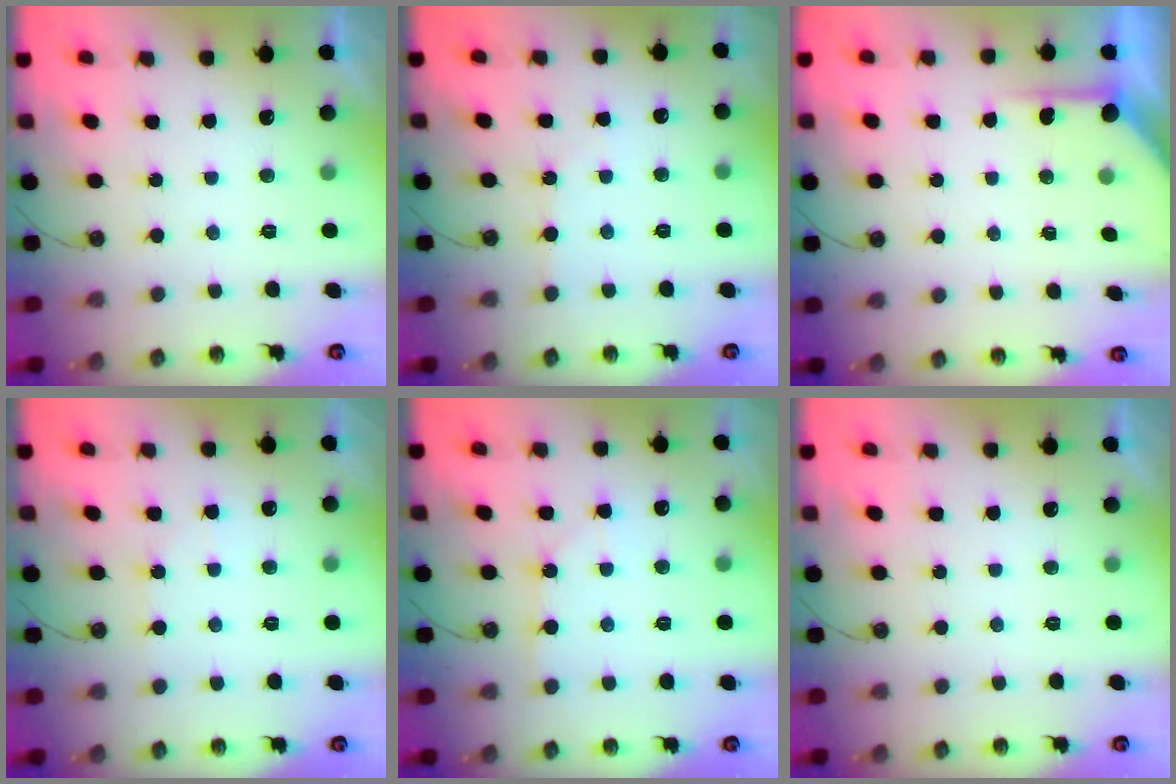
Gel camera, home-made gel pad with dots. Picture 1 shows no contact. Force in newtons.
{"total": 2.6, "press": 2.6, "slide": 0.3}
{"total": 4.2, "press": 4.2, "slide": 0.4}
{"total": 3.1, "press": 3.1, "slide": 0.5}
{"total": 6.7, "press": 6.7, "slide": 0.8}
{"total": 0.0}